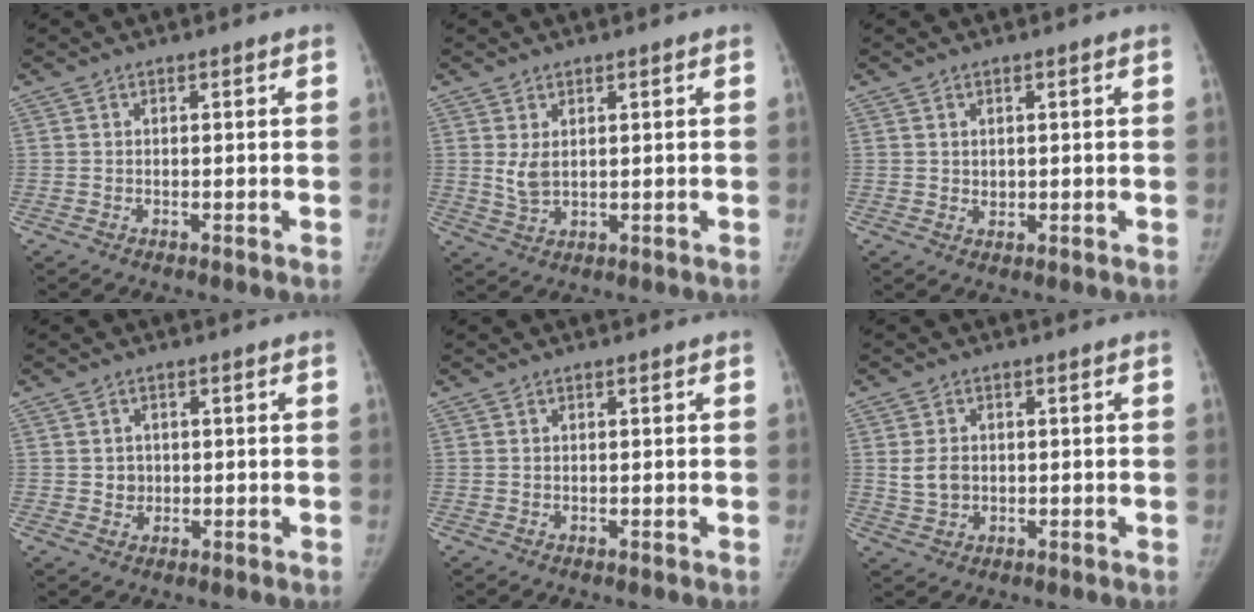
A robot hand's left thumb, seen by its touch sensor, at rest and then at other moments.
{"total": 3.5, "force": [1.0, 2.0, 2.7], "torque": [-0.048, -0.008, 0.029]}
{"total": 1.2, "force": [0.4, 1.0, 0.5], "torque": [-0.003, -0.005, 0.010]}
{"total": 2.5, "force": [0.1, 2.3, 0.8], "torque": [0.001, 0.002, 0.005]}
{"total": 0.0}
{"total": 4.2, "force": [0.3, 3.4, 2.4], "torque": [-0.032, 0.000, 0.014]}